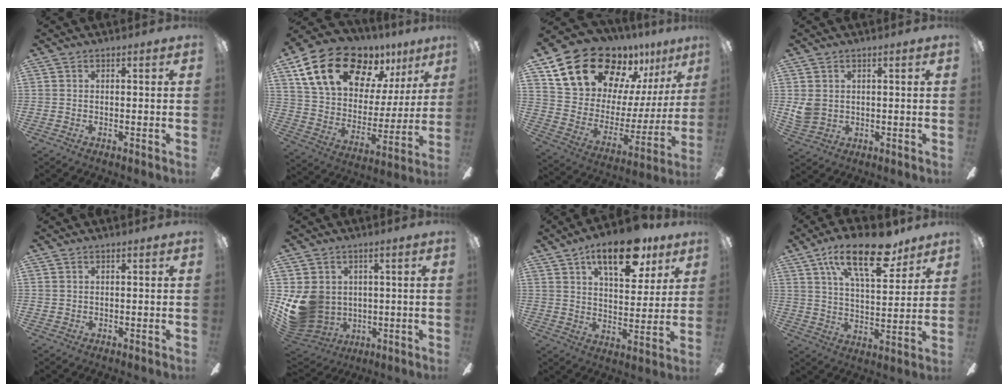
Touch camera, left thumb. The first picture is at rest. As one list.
[{"total": 20.5, "force": [13.8, 10.8, 10.7], "torque": [-0.182, -0.083, 0.249]}, {"total": 22.0, "force": [16.5, 11.1, 9.3], "torque": [-0.160, -0.112, 0.312]}, {"total": 4.6, "force": [1.1, 3.9, 2.3], "torque": [-0.040, 0.009, 0.024]}, {"total": 0.9, "force": [0.4, 0.8, 0.3], "torque": [-0.007, 0.003, 0.006]}, {"total": 12.1, "force": [0.0, 11.0, 5.2], "torque": [-0.127, -0.008, 0.008]}, {"total": 16.9, "force": [10.3, 7.4, 11.1], "torque": [-0.161, -0.038, 0.170]}, {"total": 20.1, "force": [12.4, 8.2, 13.5], "torque": [-0.216, -0.050, 0.202]}]